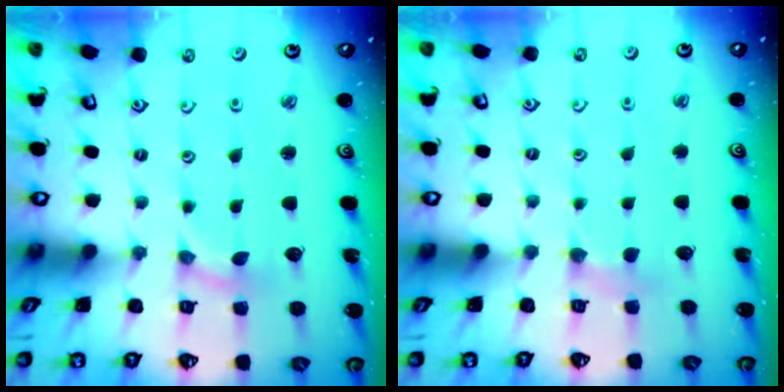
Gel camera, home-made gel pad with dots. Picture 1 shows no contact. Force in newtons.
{"total": 2.1, "press": 2.1, "slide": 0.4}